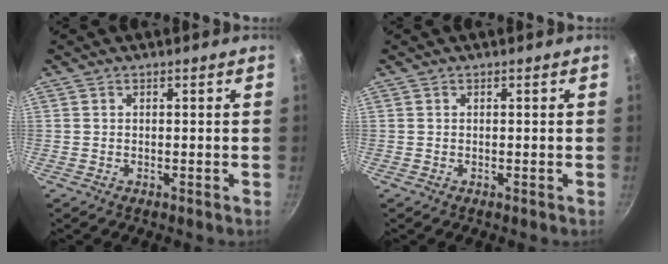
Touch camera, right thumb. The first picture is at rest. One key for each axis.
{"total": 0.0}